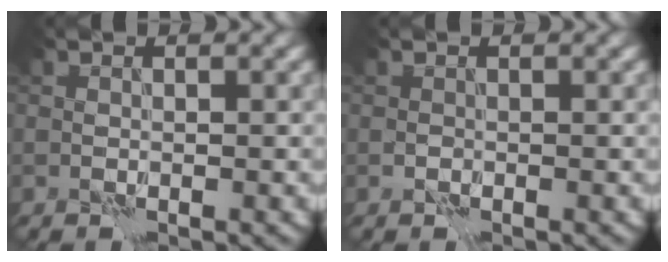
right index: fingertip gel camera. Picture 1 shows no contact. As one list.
[{"total": 0.0}]